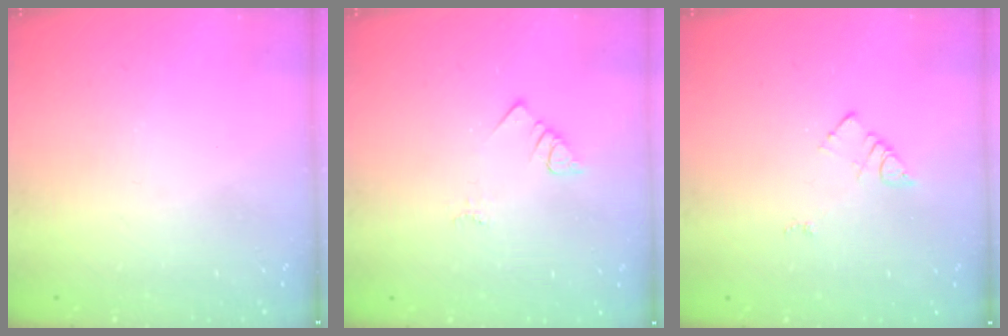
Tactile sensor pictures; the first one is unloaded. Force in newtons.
{"total": 2.0, "press": 2.0, "slide": 0.4}
{"total": 3.7, "press": 3.7, "slide": 0.3}